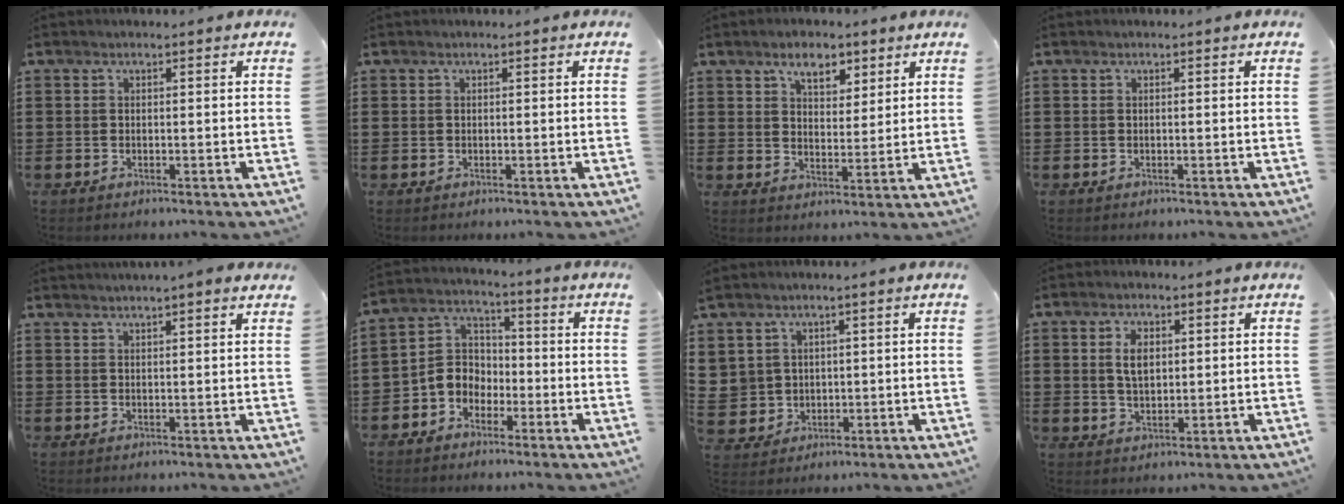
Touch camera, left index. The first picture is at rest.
{"total": 0.0}
{"total": 5.3, "force": [3.6, 2.8, 2.7], "torque": [-0.050, 0.006, 0.061]}
{"total": 0.0}
{"total": 2.0, "force": [1.8, -0.3, 0.6], "torque": [-0.015, 0.000, 0.036]}
{"total": 5.3, "force": [-2.5, 4.5, 1.5], "torque": [-0.054, 0.006, -0.056]}
{"total": 3.6, "force": [1.6, 3.3, 0.2], "torque": [-0.023, 0.005, 0.030]}
{"total": 4.1, "force": [1.1, 2.3, 3.3], "torque": [-0.063, 0.007, 0.016]}